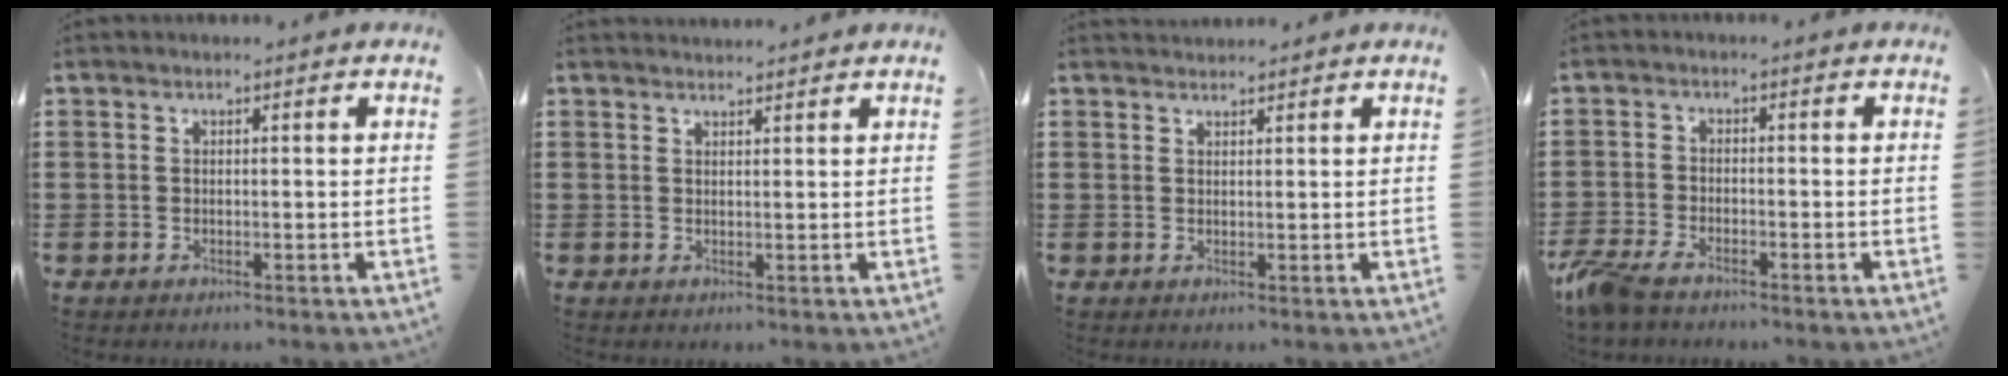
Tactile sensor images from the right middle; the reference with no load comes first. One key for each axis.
{"total": 1.5, "fx": 1.5, "fy": 0.1, "fz": 0.1, "tx": -0.005, "ty": 0.001, "tz": 0.028}
{"total": 1.4, "fx": 1.4, "fy": 0.2, "fz": -0.2, "tx": 0.001, "ty": 0.003, "tz": 0.027}
{"total": 3.9, "fx": -3.3, "fy": 0.8, "fz": 1.9, "tx": -0.074, "ty": -0.013, "tz": -0.076}